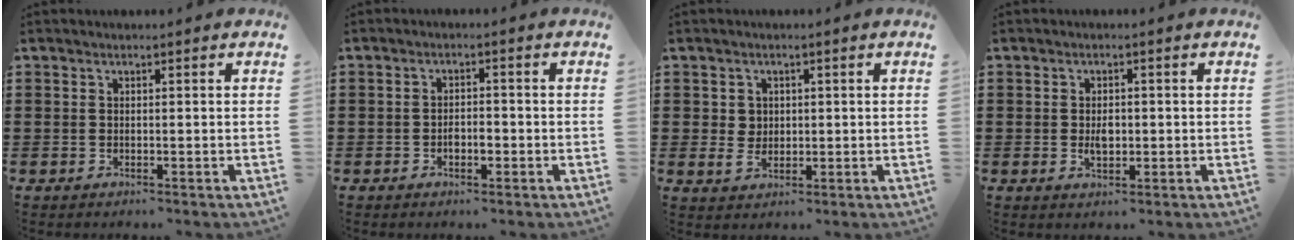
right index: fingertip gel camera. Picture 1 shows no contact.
{"total": 2.3, "force": [-0.9, 1.1, 1.8], "torque": [-0.035, 0.002, -0.017]}
{"total": 2.5, "force": [0.4, 2.3, 0.8], "torque": [-0.025, 0.010, 0.006]}
{"total": 2.4, "force": [-0.1, 1.4, 2.0], "torque": [-0.033, 0.000, -0.004]}